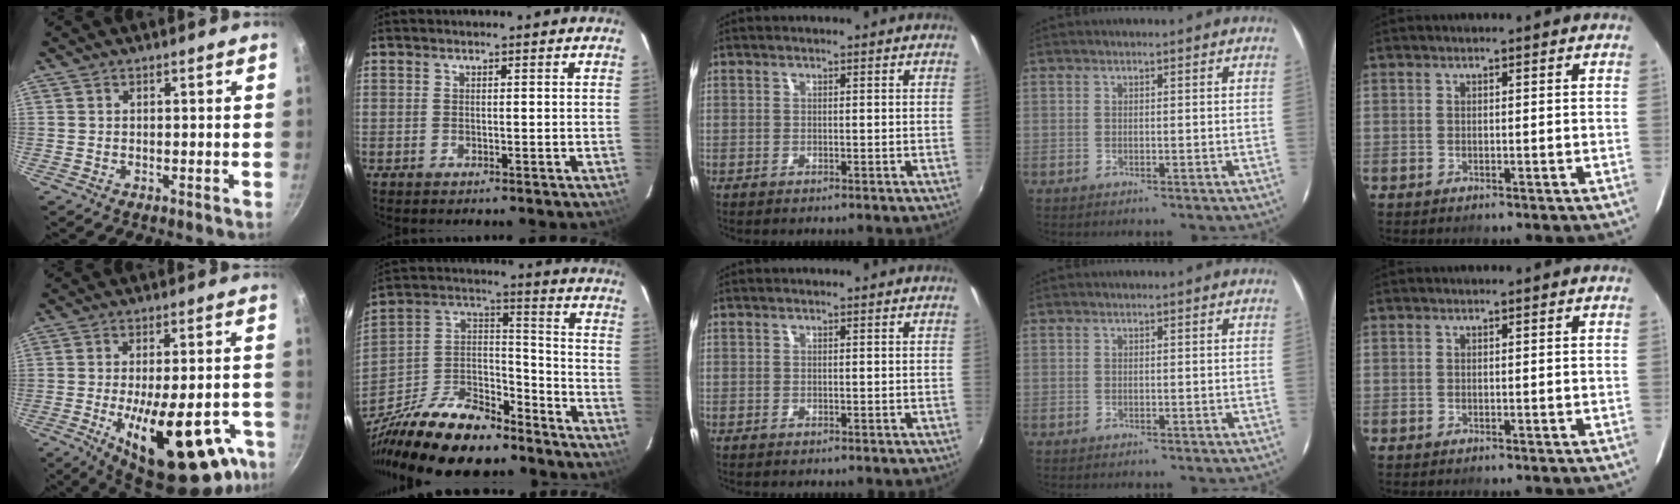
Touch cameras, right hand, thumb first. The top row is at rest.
{"thumb": {"total": 25.6, "force": [-10.8, 10.4, 20.8], "torque": [-0.251, 0.017, -0.145]}, "index": {"total": 23.8, "force": [-17.3, 10.3, 12.7], "torque": [-0.270, 0.018, -0.286]}}